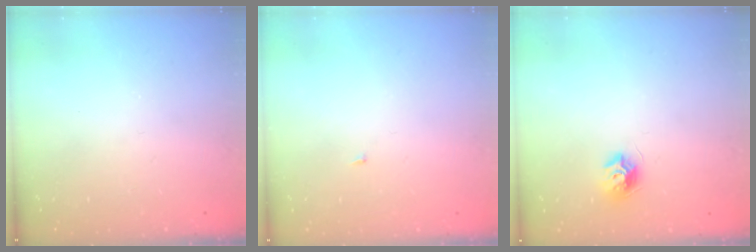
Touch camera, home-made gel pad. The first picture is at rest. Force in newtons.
{"total": 1.8, "press": 1.8, "slide": 0.2}
{"total": 7.9, "press": 7.9, "slide": 0.4}